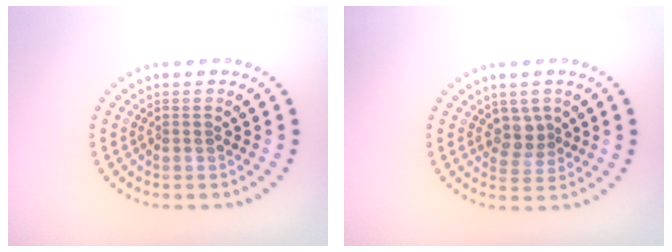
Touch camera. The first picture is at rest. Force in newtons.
{"total": 2.3, "press": 1.8, "slide": 1.3}